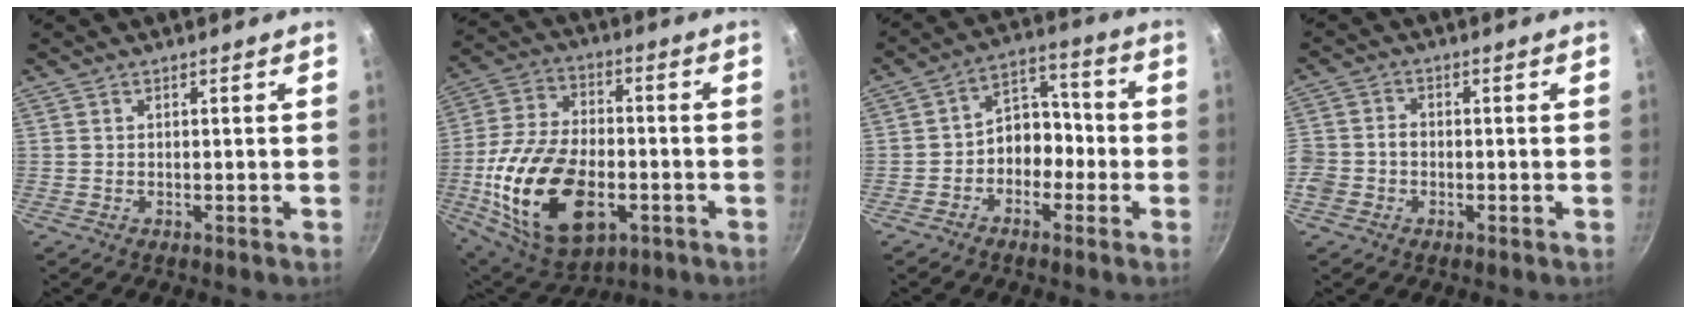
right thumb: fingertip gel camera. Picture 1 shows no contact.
{"total": 23.6, "force": [-6.1, 13.7, 18.2], "torque": [-0.339, 0.018, -0.096]}
{"total": 8.2, "force": [-2.5, 6.3, 4.6], "torque": [-0.017, 0.050, -0.052]}
{"total": 6.0, "force": [-2.0, 4.9, 2.8], "torque": [-0.053, 0.025, -0.046]}